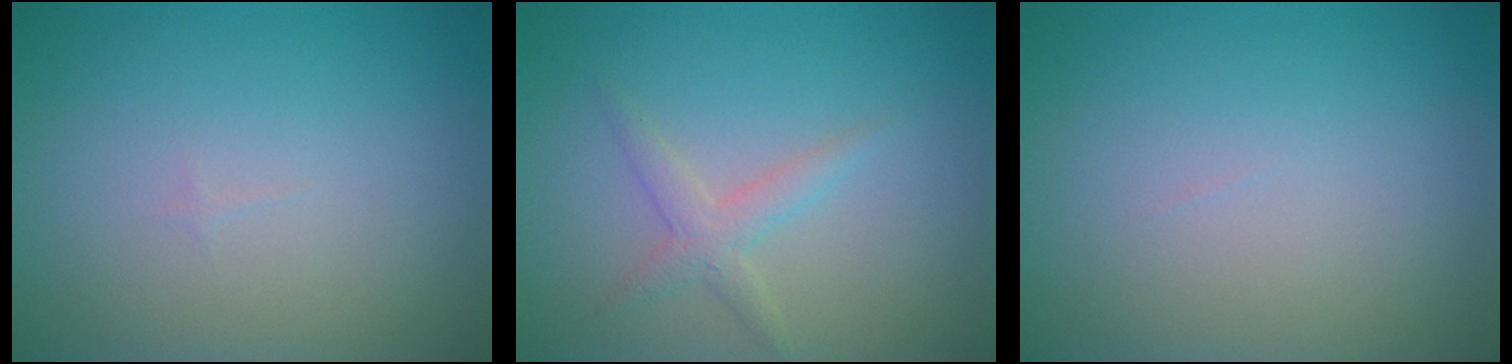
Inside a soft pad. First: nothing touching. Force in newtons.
{"total": 1.8, "press": 1.8, "slide": 0.0}
{"total": 0.0}